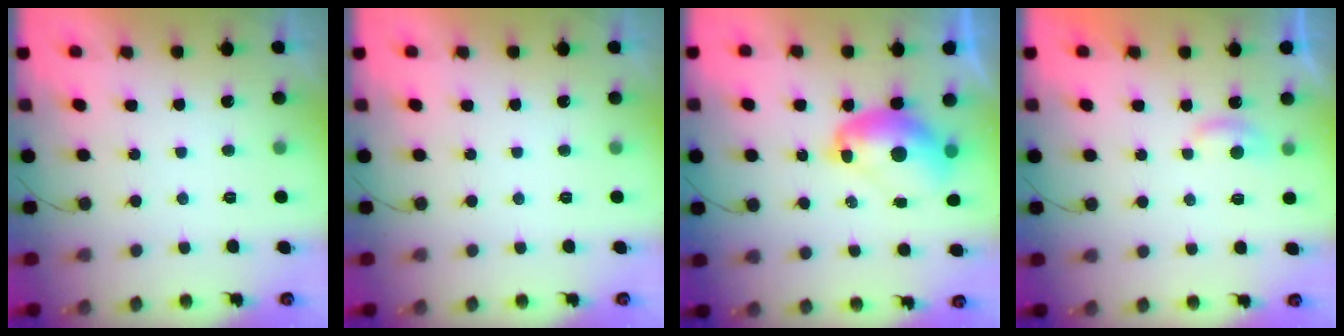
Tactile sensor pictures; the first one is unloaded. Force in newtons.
{"total": 0.0}
{"total": 10.5, "press": 10.4, "slide": 1.1}
{"total": 3.8, "press": 3.8, "slide": 0.3}